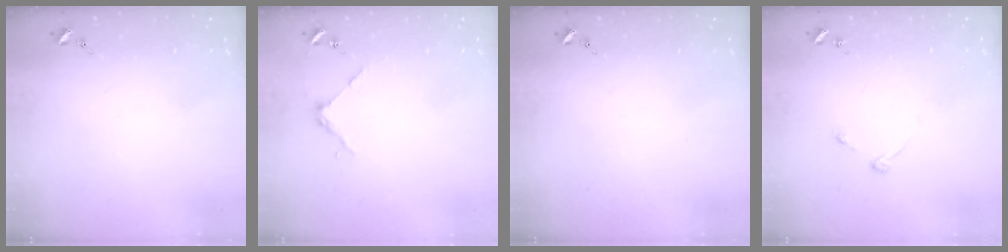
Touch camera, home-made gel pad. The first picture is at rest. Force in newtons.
{"total": 3.7, "press": 3.7, "slide": 0.3}
{"total": 0.0}
{"total": 3.9, "press": 3.8, "slide": 0.6}